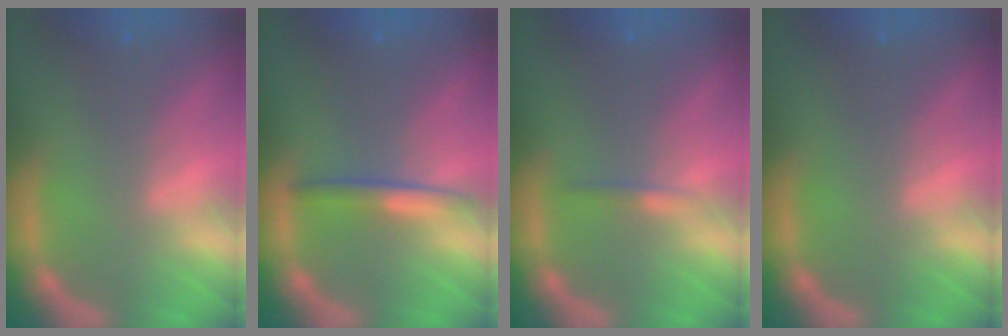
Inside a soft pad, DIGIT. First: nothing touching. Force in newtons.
{"total": 2.4}
{"total": 0.9}
{"total": 0.0}